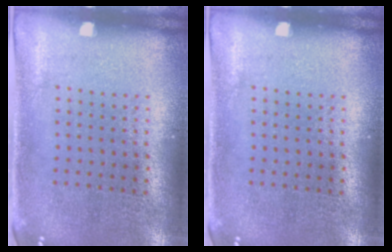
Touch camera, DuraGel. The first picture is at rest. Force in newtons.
{"total": 0.0}